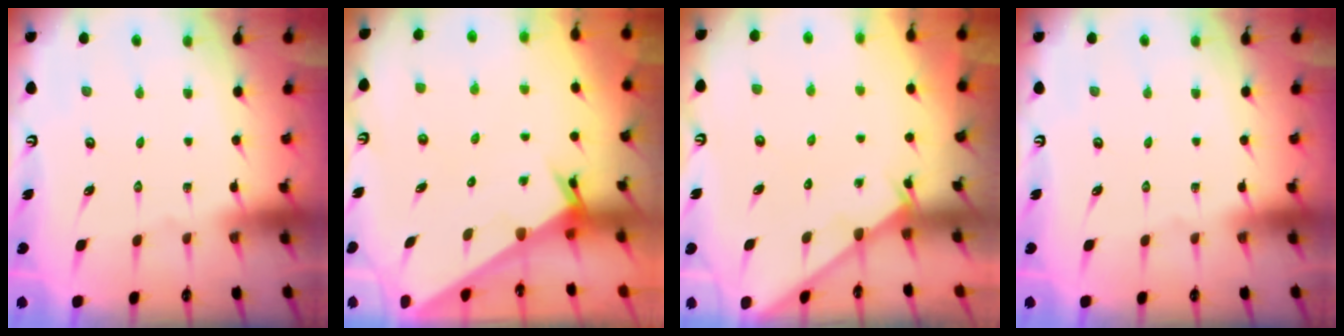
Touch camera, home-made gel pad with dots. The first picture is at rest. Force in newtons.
{"total": 2.5, "press": 2.5, "slide": 0.1}
{"total": 2.0, "press": 2.0, "slide": 0.2}
{"total": 0.0}